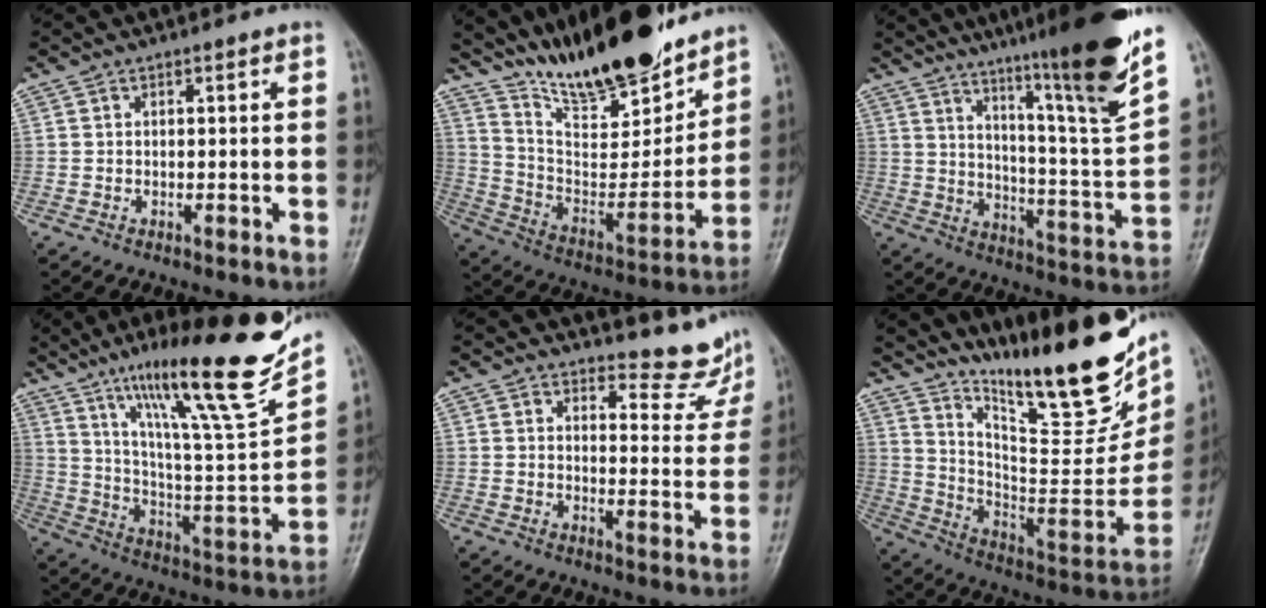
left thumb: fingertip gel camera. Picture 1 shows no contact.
{"total": 21.0, "force": [17.4, 5.5, 10.4], "torque": [-0.126, -0.105, 0.302]}
{"total": 23.1, "force": [15.6, 1.2, 17.1], "torque": [-0.234, -0.077, 0.236]}
{"total": 25.2, "force": [17.1, 2.8, 18.2], "torque": [-0.261, -0.073, 0.288]}
{"total": 7.3, "force": [7.0, 1.9, 0.4], "torque": [0.018, -0.074, 0.081]}
{"total": 26.7, "force": [18.5, 6.2, 18.1], "torque": [-0.242, -0.103, 0.299]}